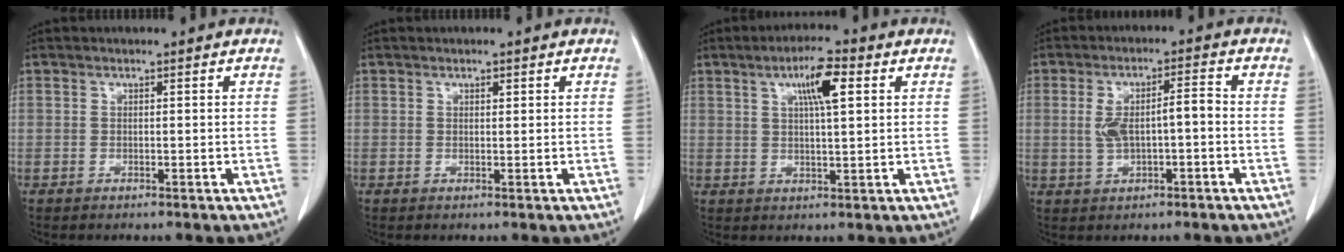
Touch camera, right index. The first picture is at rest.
{"total": 0.7, "force": [0.4, 0.3, 0.5], "torque": [-0.009, -0.002, 0.006]}
{"total": 6.6, "force": [2.6, 0.9, 6.0], "torque": [-0.105, 0.007, 0.043]}
{"total": 6.1, "force": [-0.1, 1.8, 5.8], "torque": [-0.113, 0.022, 0.005]}